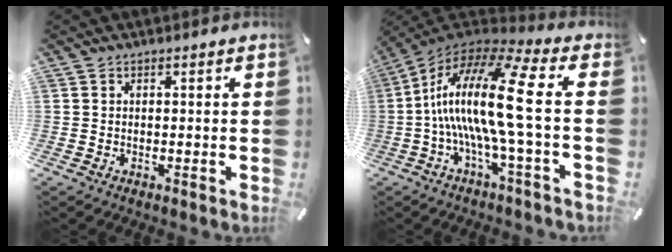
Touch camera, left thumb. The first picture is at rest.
{"total": 19.8, "force": [-0.3, 3.0, 19.6], "torque": [-0.417, -0.012, -0.022]}